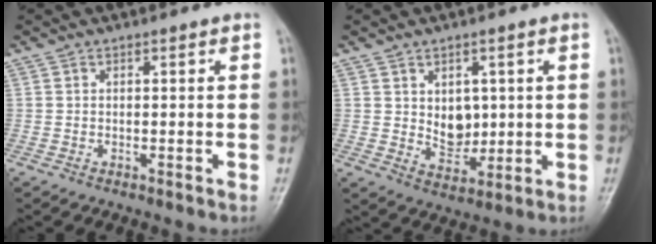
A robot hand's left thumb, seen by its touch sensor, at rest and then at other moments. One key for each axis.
{"total": 6.3, "fx": 1.1, "fy": 4.6, "fz": 4.2, "tx": -0.038, "ty": -0.016, "tz": 0.032}